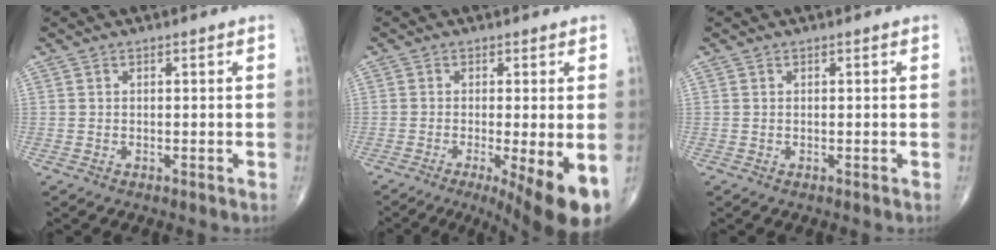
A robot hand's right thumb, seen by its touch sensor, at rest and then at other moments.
{"total": 12.4, "force": [-5.1, 2.3, 11.1], "torque": [-0.136, -0.022, -0.074]}
{"total": 0.0}